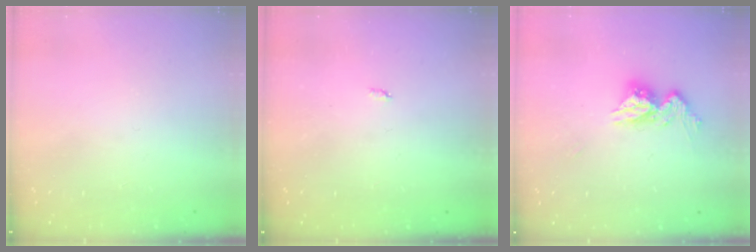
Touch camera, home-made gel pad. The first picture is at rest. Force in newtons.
{"total": 2.1, "press": 2.1, "slide": 0.4}
{"total": 10.7, "press": 10.6, "slide": 1.0}